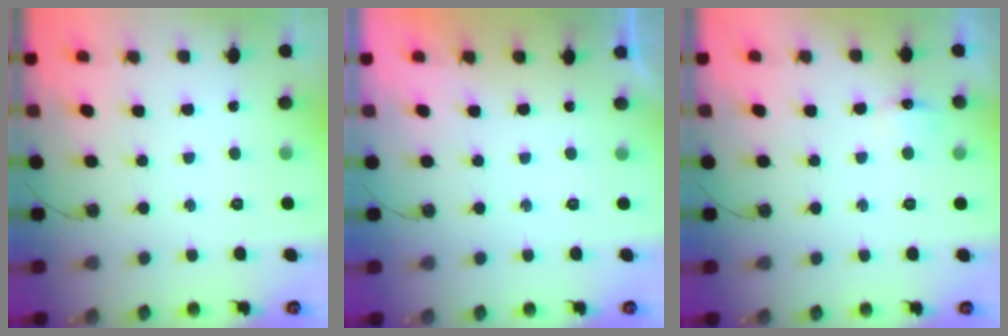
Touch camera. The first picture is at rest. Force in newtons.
{"total": 0.0}
{"total": 5.9, "press": 5.8, "slide": 1.0}